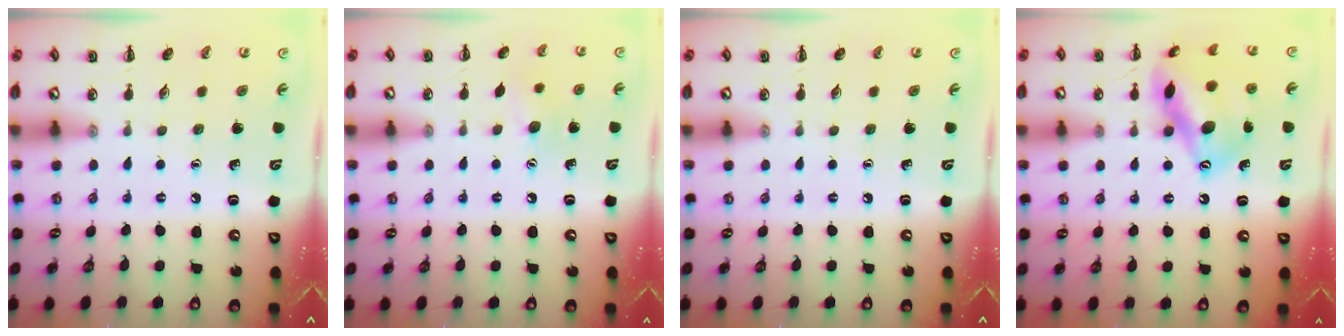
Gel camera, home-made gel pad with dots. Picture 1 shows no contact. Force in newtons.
{"total": 6.9, "press": 6.7, "slide": 1.5}
{"total": 0.0}
{"total": 16.9, "press": 16.9, "slide": 0.9}